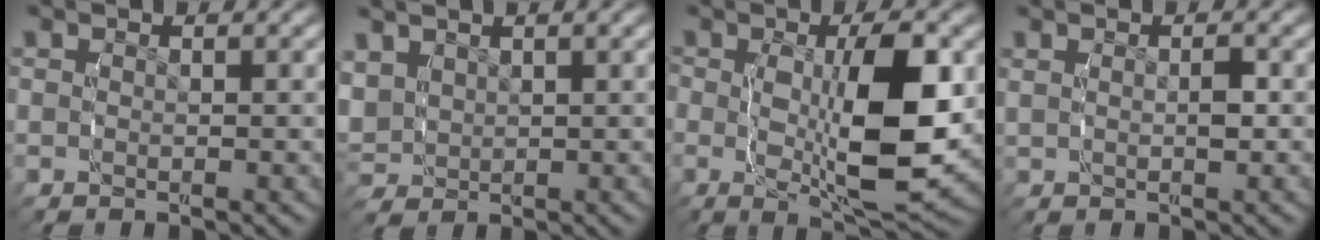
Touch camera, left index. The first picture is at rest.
{"total": 3.2, "force": [1.4, 2.6, 1.0], "torque": [-0.040, -0.001, 0.035]}
{"total": 9.2, "force": [-0.9, 3.9, 8.2], "torque": [-0.152, -0.026, -0.003]}
{"total": 1.4, "force": [0.4, 0.6, 1.2], "torque": [-0.015, 0.003, 0.007]}